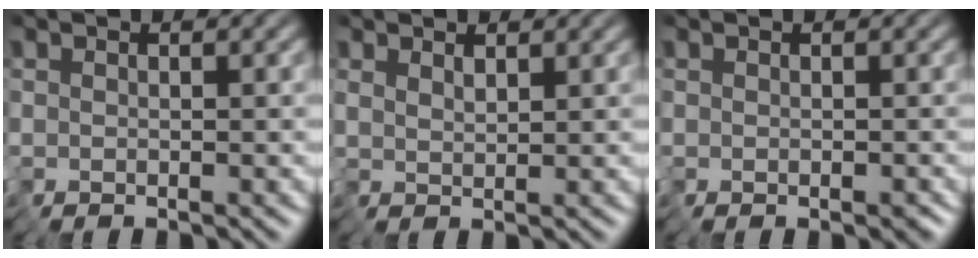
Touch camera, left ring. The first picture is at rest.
{"total": 1.5, "force": [1.4, 0.2, 0.4], "torque": [-0.012, 0.007, 0.031]}
{"total": 0.7, "force": [-0.3, 0.5, 0.4], "torque": [-0.006, -0.002, -0.003]}